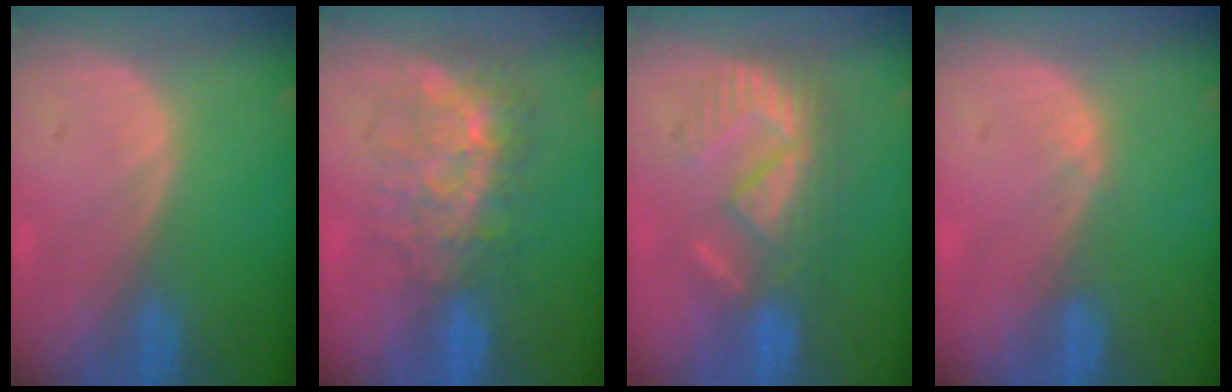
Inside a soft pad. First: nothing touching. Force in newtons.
{"total": 9.0, "press": 7.6, "slide": 4.8}
{"total": 8.9, "press": 7.9, "slide": 4.1}
{"total": 1.0, "press": 0.8, "slide": 0.6}